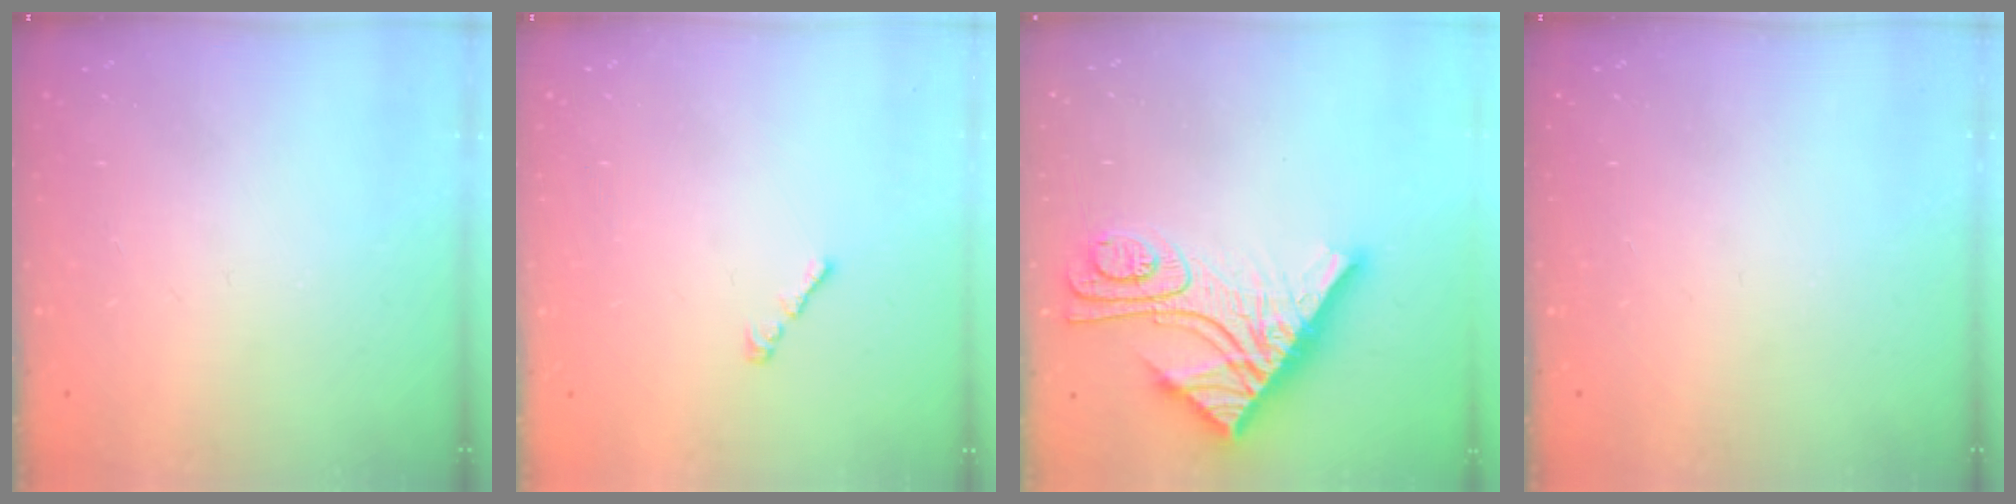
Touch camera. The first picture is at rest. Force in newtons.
{"total": 1.1, "press": 0.9, "slide": 0.5}
{"total": 14.7, "press": 14.6, "slide": 1.2}
{"total": 0.0}